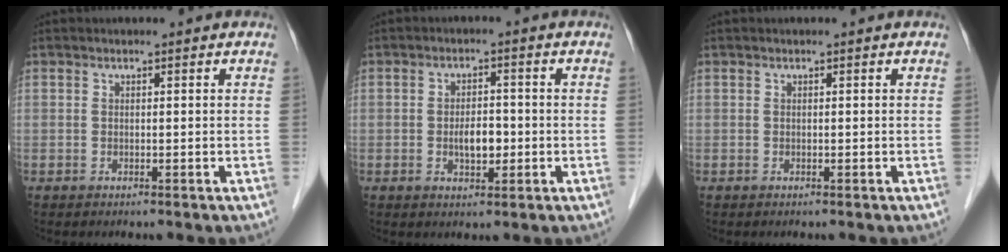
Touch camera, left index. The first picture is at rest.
{"total": 3.8, "force": [-0.8, 1.8, 3.3], "torque": [-0.056, 0.002, -0.011]}
{"total": 0.0}